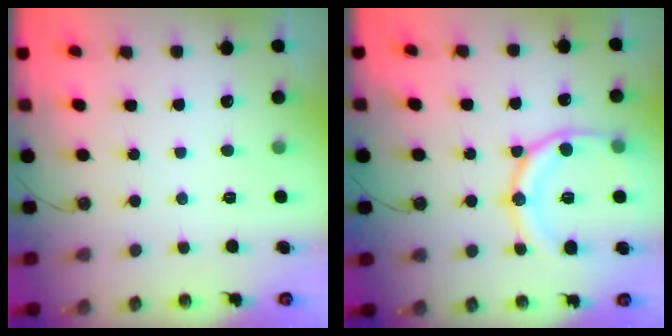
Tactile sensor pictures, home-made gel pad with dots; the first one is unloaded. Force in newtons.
{"total": 17.7, "press": 17.6, "slide": 1.8}